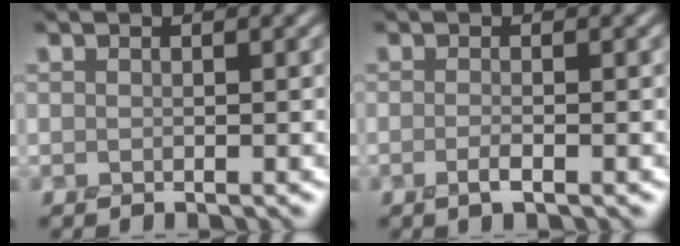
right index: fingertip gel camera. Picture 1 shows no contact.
{"total": 1.2, "force": [-0.8, 0.1, 0.8], "torque": [-0.014, -0.005, -0.020]}